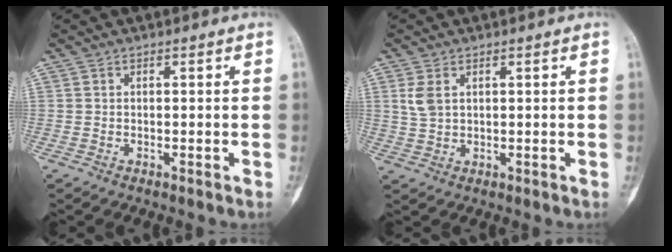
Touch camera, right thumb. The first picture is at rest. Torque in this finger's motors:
{"motor_torque": [0.36, 0.36, 0.34, 0.25, 0.02]}